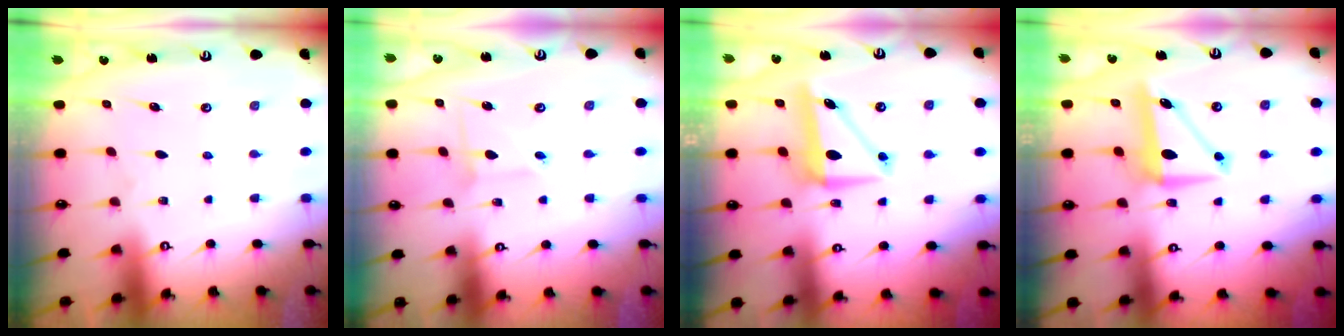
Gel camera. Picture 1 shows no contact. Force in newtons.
{"total": 2.2, "press": 2.2, "slide": 0.1}
{"total": 9.1, "press": 8.9, "slide": 1.9}
{"total": 8.4, "press": 8.0, "slide": 2.5}